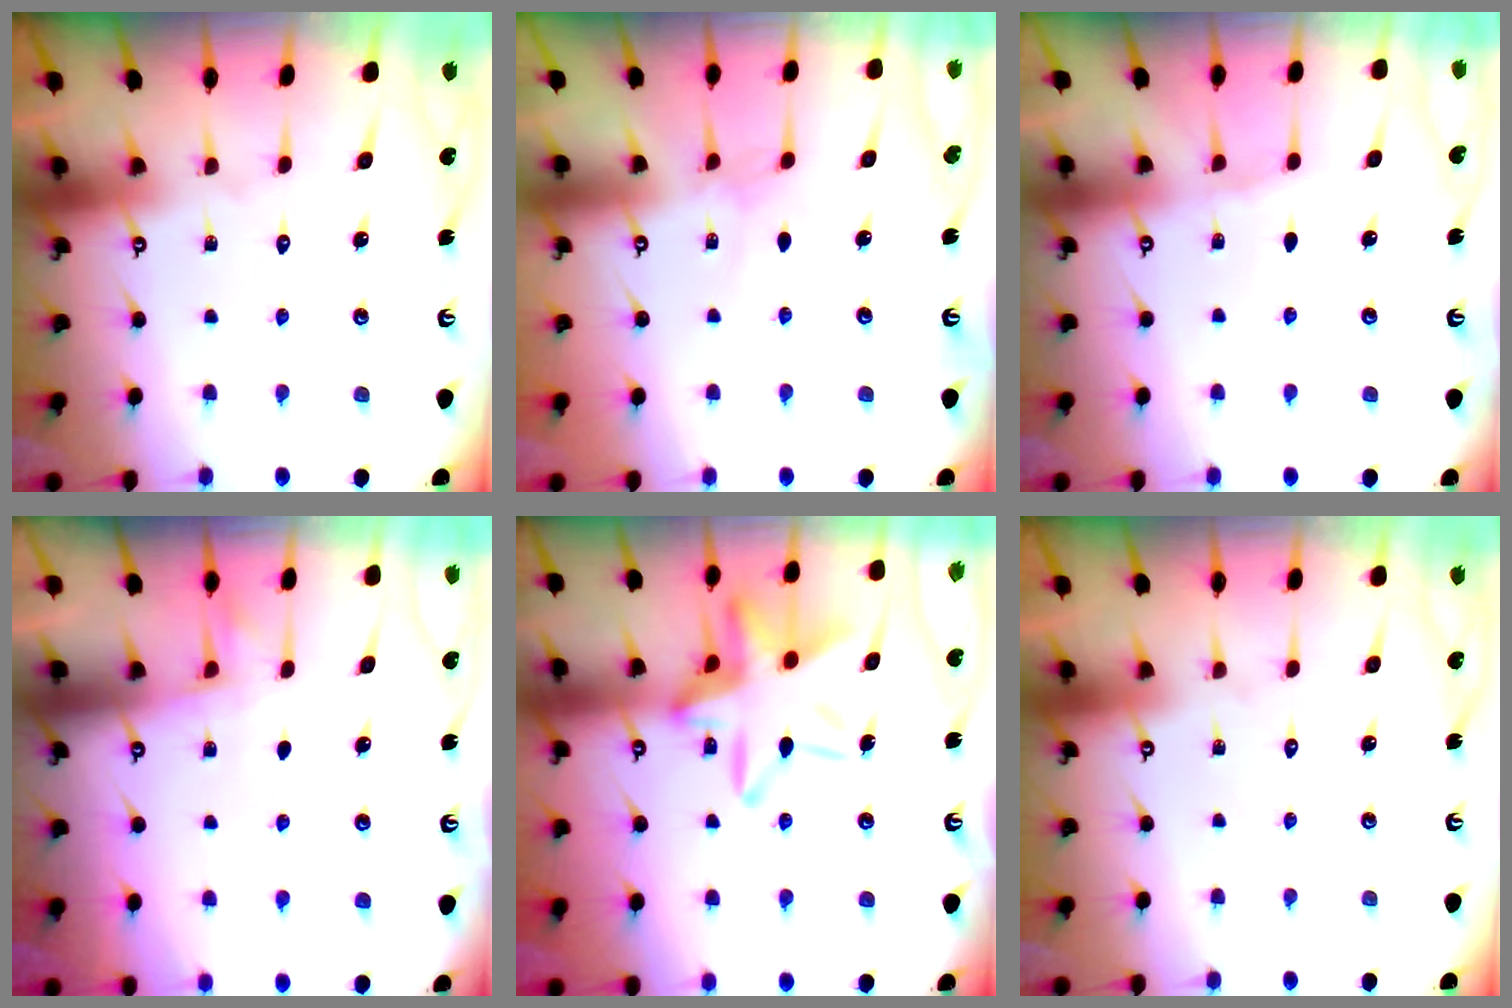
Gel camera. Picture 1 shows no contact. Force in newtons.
{"total": 2.9, "press": 2.9, "slide": 0.2}
{"total": 3.0, "press": 2.9, "slide": 0.4}
{"total": 2.7, "press": 2.5, "slide": 1.2}
{"total": 16.6, "press": 16.6, "slide": 1.2}
{"total": 0.0}